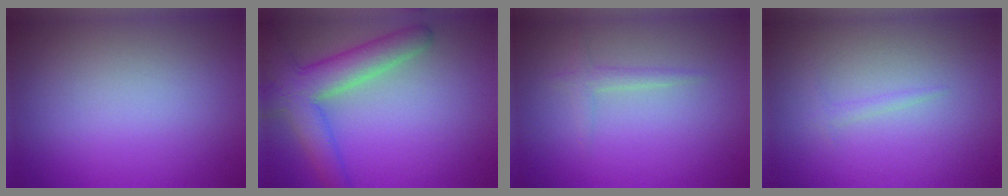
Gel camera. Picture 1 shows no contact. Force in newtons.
{"total": 6.3, "press": 6.3, "slide": 0.4}
{"total": 1.3, "press": 1.3, "slide": 0.1}
{"total": 0.7, "press": 0.7, "slide": 0.0}